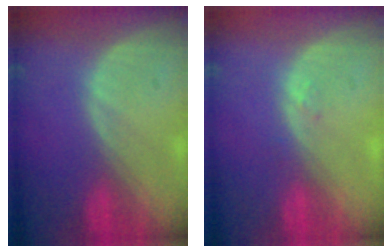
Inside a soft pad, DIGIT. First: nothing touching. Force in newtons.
{"total": 0.9, "press": 0.8, "slide": 0.4}